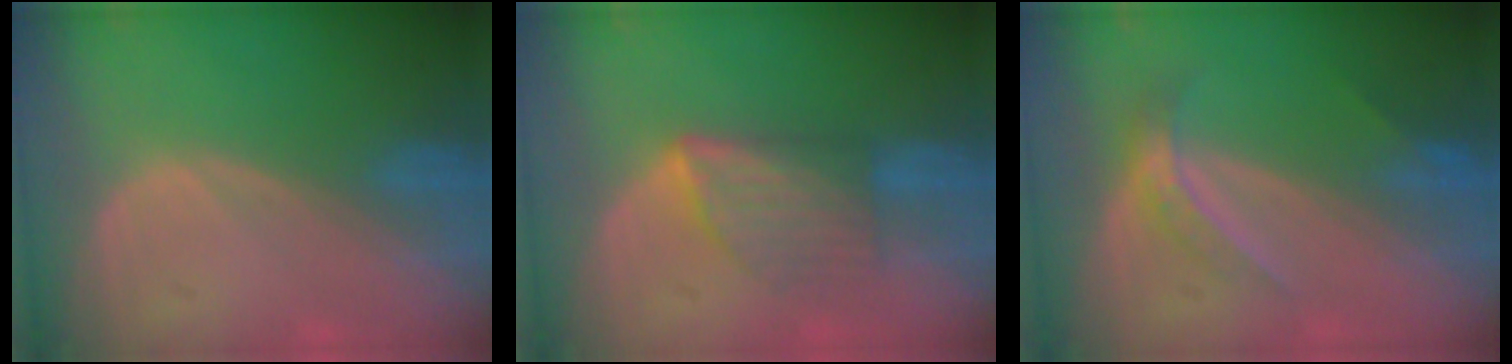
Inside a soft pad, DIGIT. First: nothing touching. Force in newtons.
{"total": 5.9, "press": 5.7, "slide": 1.5}
{"total": 4.5, "press": 4.0, "slide": 2.1}